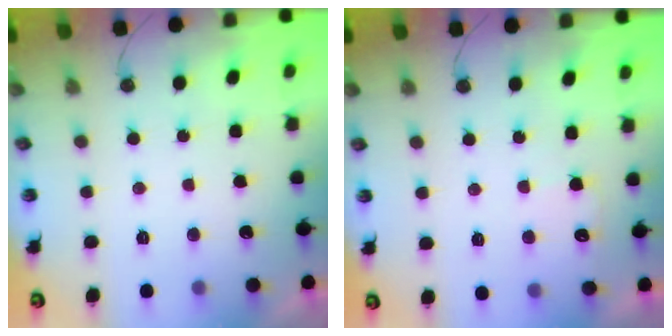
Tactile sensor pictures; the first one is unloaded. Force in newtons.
{"total": 4.6, "press": 4.5, "slide": 0.6}